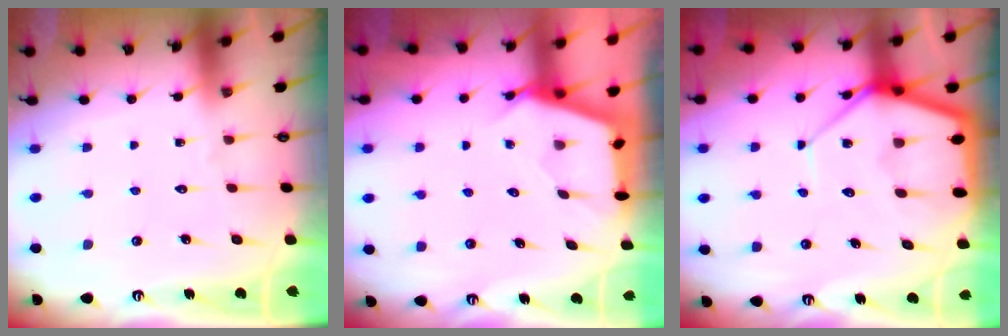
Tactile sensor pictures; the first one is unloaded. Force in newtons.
{"total": 2.7, "press": 2.7, "slide": 0.3}
{"total": 12.0, "press": 11.9, "slide": 1.2}